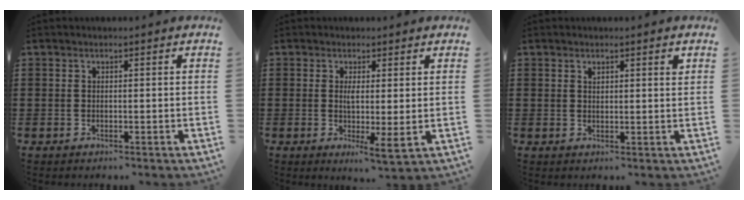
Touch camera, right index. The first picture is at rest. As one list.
[{"total": 3.4, "force": [0.5, 0.4, 3.4], "torque": [-0.067, -0.003, 0.008]}, {"total": 1.1, "force": [0.8, 0.4, 0.7], "torque": [-0.006, -0.001, 0.011]}]